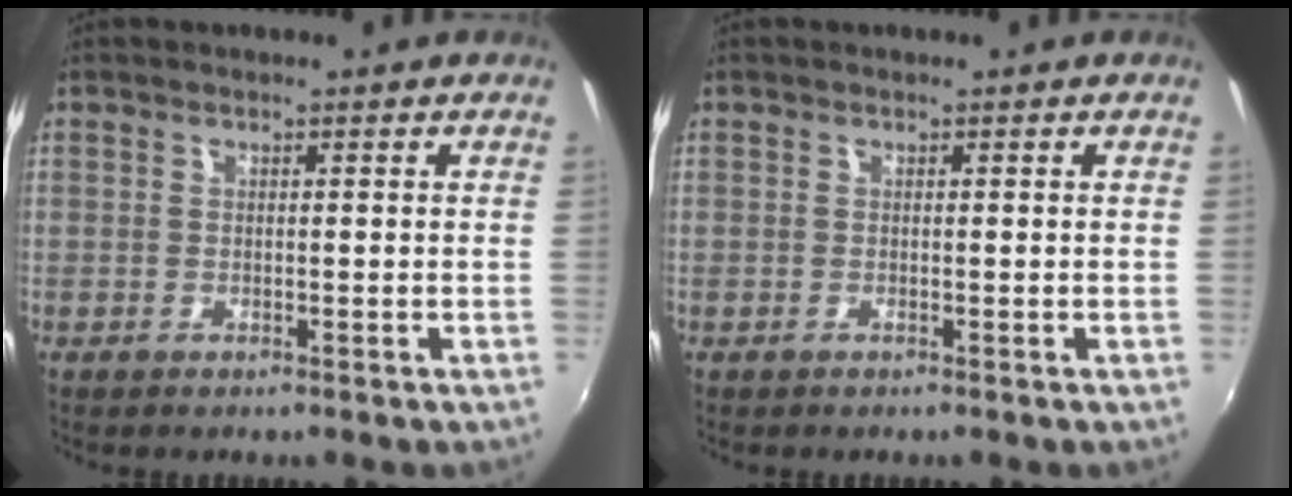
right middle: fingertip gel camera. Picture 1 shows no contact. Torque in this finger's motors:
{"motor_torque": [0.00, 0.00, 0.00, 0.00]}